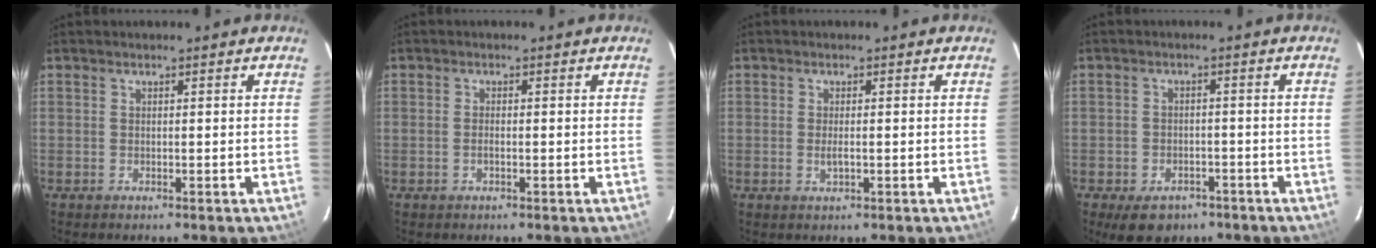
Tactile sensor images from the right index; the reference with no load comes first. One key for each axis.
{"total": 1.2, "fx": -0.4, "fy": 0.4, "fz": 1.1, "tx": -0.025, "ty": 0.001, "tz": -0.008}
{"total": 1.9, "fx": -0.4, "fy": 0.5, "fz": 1.8, "tx": -0.035, "ty": -0.002, "tz": -0.006}
{"total": 8.3, "fx": -5.4, "fy": 5.2, "fz": 3.5, "tx": -0.073, "ty": 0.000, "tz": -0.066}